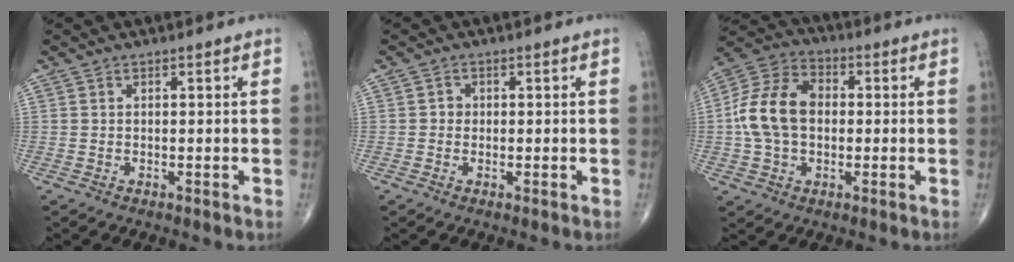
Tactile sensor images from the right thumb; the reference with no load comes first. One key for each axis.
{"total": 1.2, "fx": -0.1, "fy": 1.2, "fz": 0.4, "tx": 0.002, "ty": 0.005, "tz": -0.004}
{"total": 13.3, "fx": 0.0, "fy": 9.4, "fz": 9.4, "tx": -0.173, "ty": 0.032, "tz": -0.007}